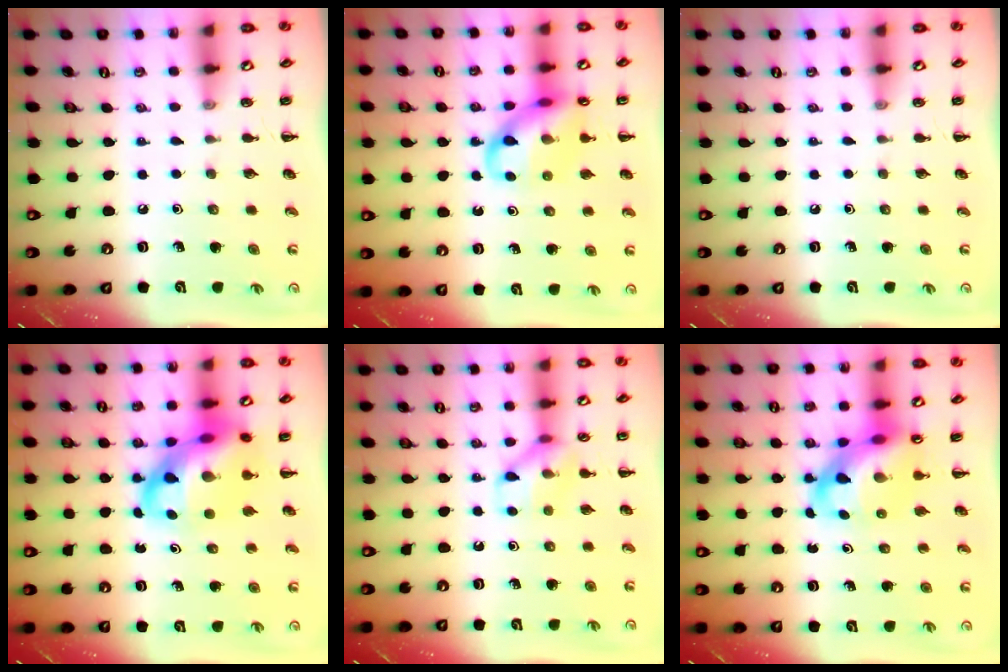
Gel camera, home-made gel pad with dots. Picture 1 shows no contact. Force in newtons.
{"total": 13.8, "press": 13.6, "slide": 2.1}
{"total": 0.0}
{"total": 15.2, "press": 14.7, "slide": 3.8}
{"total": 9.5, "press": 9.5, "slide": 0.2}
{"total": 12.2, "press": 11.6, "slide": 3.6}